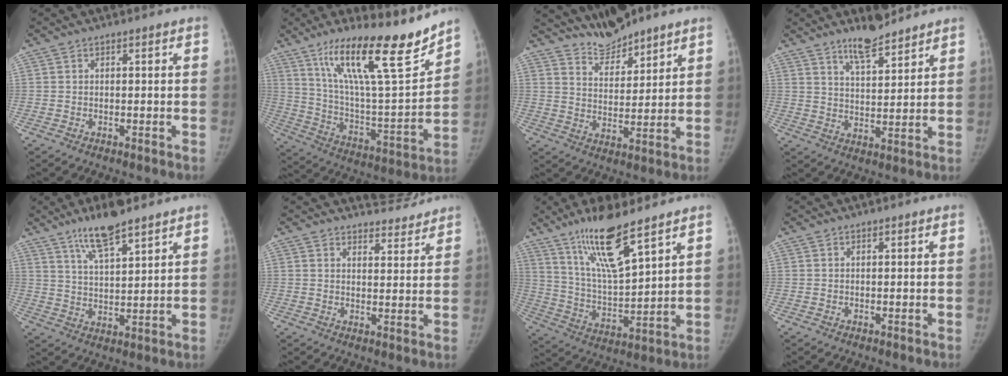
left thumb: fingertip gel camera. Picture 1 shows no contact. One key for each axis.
{"total": 23.4, "fx": 16.4, "fy": 4.3, "fz": 16.2, "tx": -0.239, "ty": -0.079, "tz": 0.285}
{"total": 8.1, "fx": 7.5, "fy": 1.8, "fz": 2.6, "tx": -0.024, "ty": -0.048, "tz": 0.139}
{"total": 8.0, "fx": 6.6, "fy": 2.0, "fz": 4.1, "tx": -0.056, "ty": -0.047, "tz": 0.117}
{"total": 9.7, "fx": 7.0, "fy": 2.0, "fz": 6.4, "tx": -0.105, "ty": -0.038, "tz": 0.130}
{"total": 5.9, "fx": 5.7, "fy": 1.7, "fz": 0.5, "tx": 0.016, "ty": -0.045, "tz": 0.074}
{"total": 15.0, "fx": 10.3, "fy": 2.8, "fz": 10.5, "tx": -0.182, "ty": -0.061, "tz": 0.205}
{"total": 0.0}